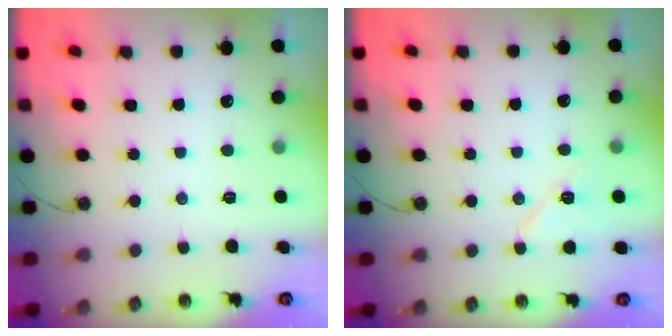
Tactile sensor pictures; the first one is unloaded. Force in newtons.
{"total": 7.5, "press": 7.3, "slide": 1.6}